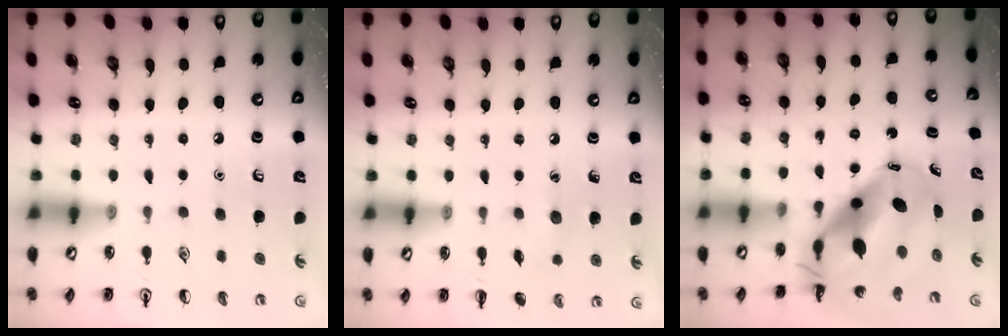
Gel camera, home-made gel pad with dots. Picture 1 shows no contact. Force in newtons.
{"total": 4.3, "press": 4.2, "slide": 1.1}
{"total": 11.1, "press": 10.7, "slide": 3.1}